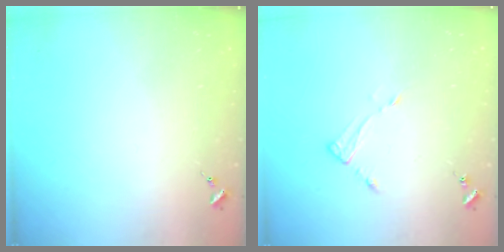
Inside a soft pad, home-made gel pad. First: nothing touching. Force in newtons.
{"total": 3.7, "press": 3.6, "slide": 0.4}